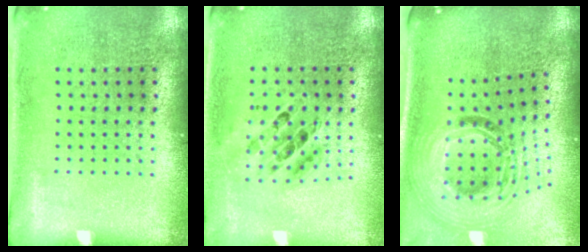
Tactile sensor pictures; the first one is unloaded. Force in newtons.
{"total": 0.7, "press": 0.7, "slide": 0.1}
{"total": 2.1, "press": 1.6, "slide": 1.4}